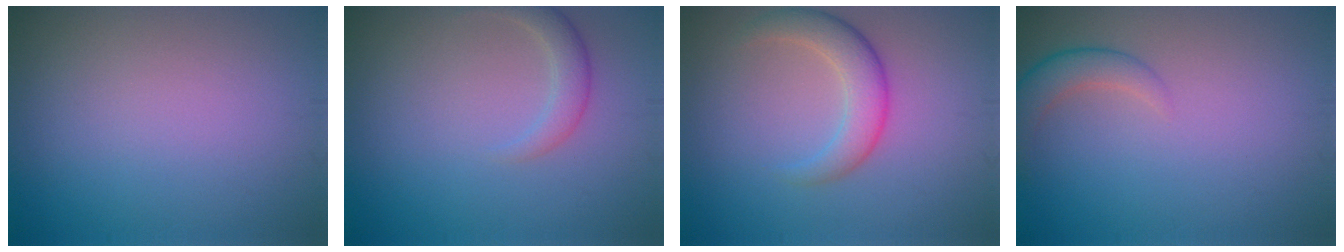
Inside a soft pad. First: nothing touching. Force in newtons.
{"total": 2.0, "press": 2.0, "slide": 0.1}
{"total": 3.5, "press": 3.5, "slide": 0.0}
{"total": 2.6, "press": 2.6, "slide": 0.2}